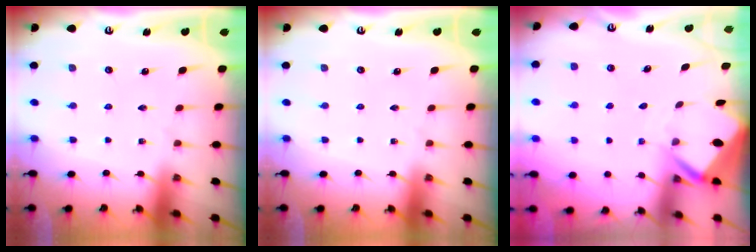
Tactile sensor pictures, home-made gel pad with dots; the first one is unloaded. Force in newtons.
{"total": 0.0}
{"total": 3.3, "press": 3.3, "slide": 0.3}